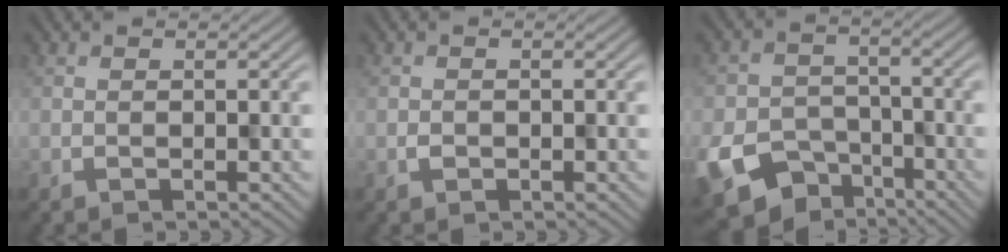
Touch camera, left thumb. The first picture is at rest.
{"total": 0.7, "force": [-0.2, 0.7, 0.0], "torque": [0.001, -0.002, -0.003]}
{"total": 11.6, "force": [-7.2, 8.0, 4.4], "torque": [-0.094, -0.031, -0.103]}